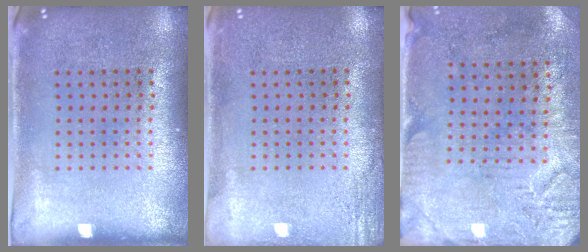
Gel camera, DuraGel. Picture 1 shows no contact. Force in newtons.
{"total": 1.8, "press": 1.8, "slide": 0.2}
{"total": 3.0, "press": 2.5, "slide": 1.8}